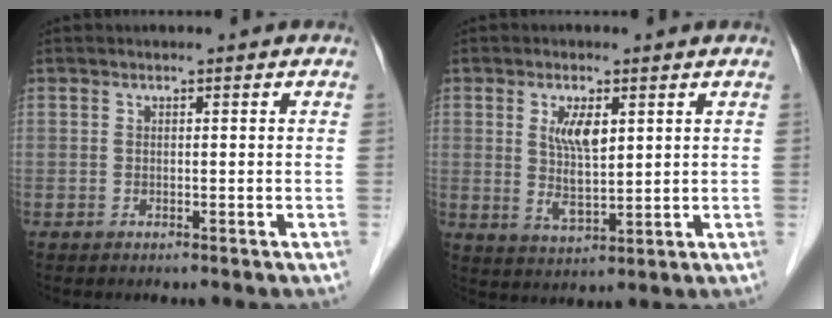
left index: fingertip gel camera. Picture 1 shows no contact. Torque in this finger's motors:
{"motor_torque": [0.69, 0.53, 0.03, 0.01]}